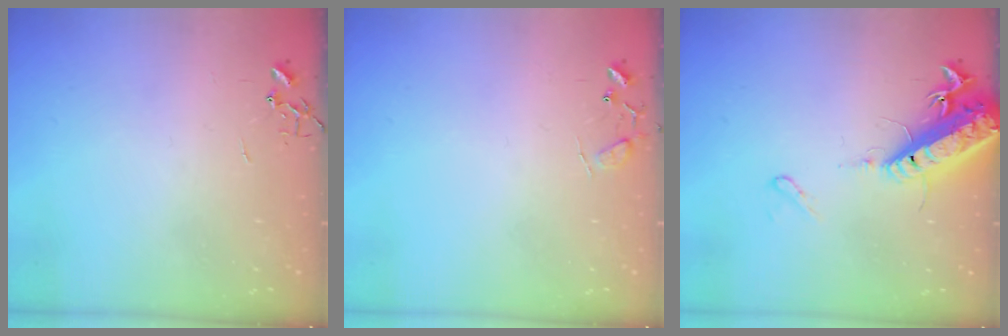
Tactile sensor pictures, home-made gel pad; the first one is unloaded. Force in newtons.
{"total": 8.0, "press": 8.0, "slide": 0.5}
{"total": 16.9, "press": 16.5, "slide": 3.9}